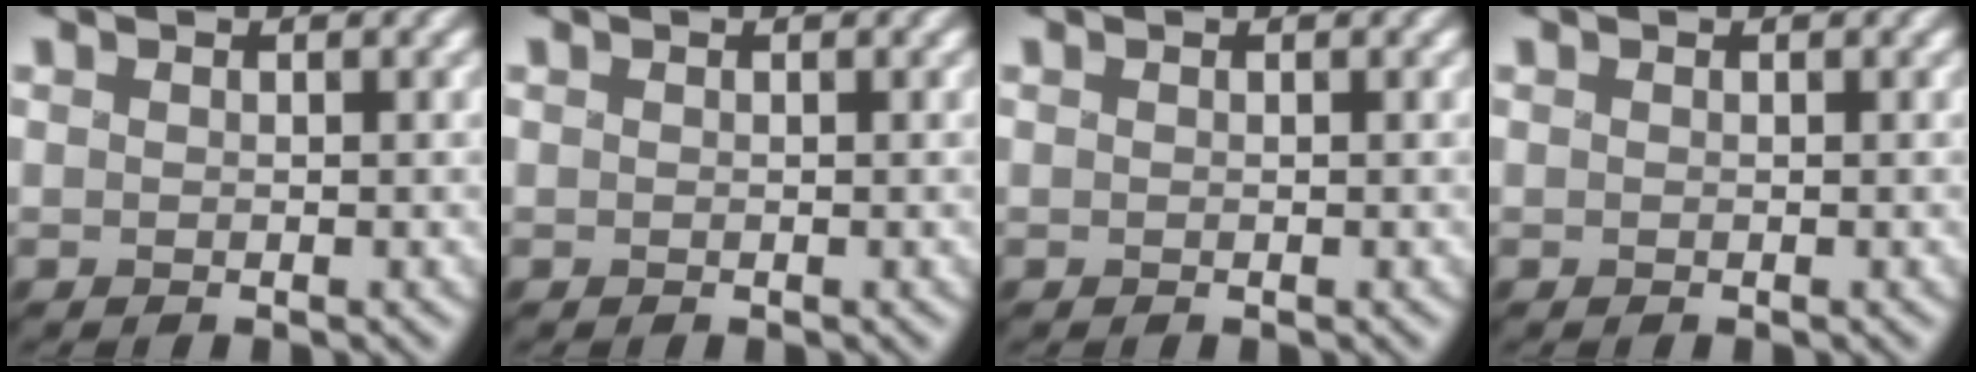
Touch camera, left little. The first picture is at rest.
{"total": 0.0}
{"total": 0.0}
{"total": 0.0}